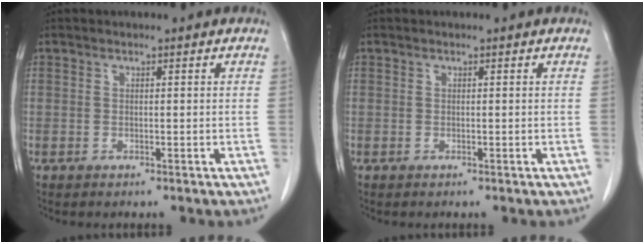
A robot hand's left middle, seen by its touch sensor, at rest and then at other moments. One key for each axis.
{"total": 0.0}